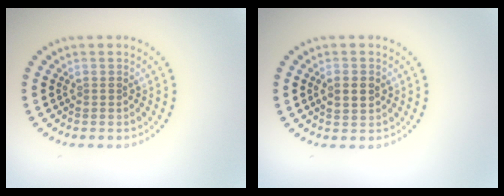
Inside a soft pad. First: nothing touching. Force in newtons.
{"total": 1.7, "press": 1.7, "slide": 0.1}